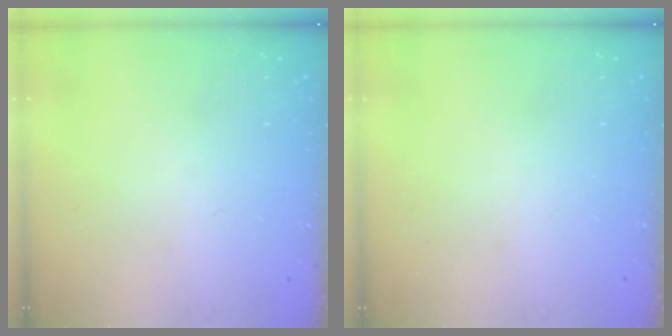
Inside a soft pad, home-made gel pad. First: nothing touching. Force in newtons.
{"total": 0.0}